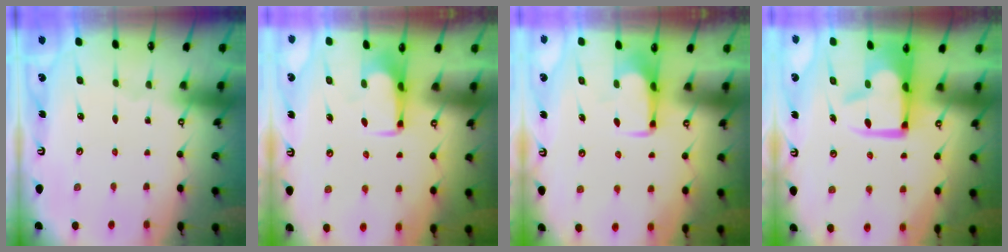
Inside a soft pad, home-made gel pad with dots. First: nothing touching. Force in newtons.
{"total": 2.2, "press": 2.1, "slide": 0.4}
{"total": 1.4, "press": 1.3, "slide": 0.5}
{"total": 7.4, "press": 7.1, "slide": 1.8}